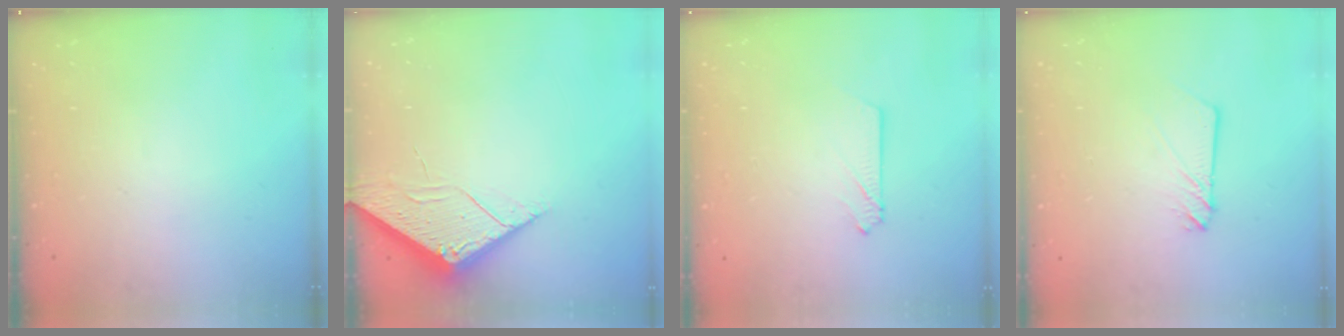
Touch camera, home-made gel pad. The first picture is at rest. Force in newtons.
{"total": 4.0, "press": 3.9, "slide": 0.4}
{"total": 2.6, "press": 2.6, "slide": 0.3}
{"total": 2.9, "press": 2.9, "slide": 0.4}